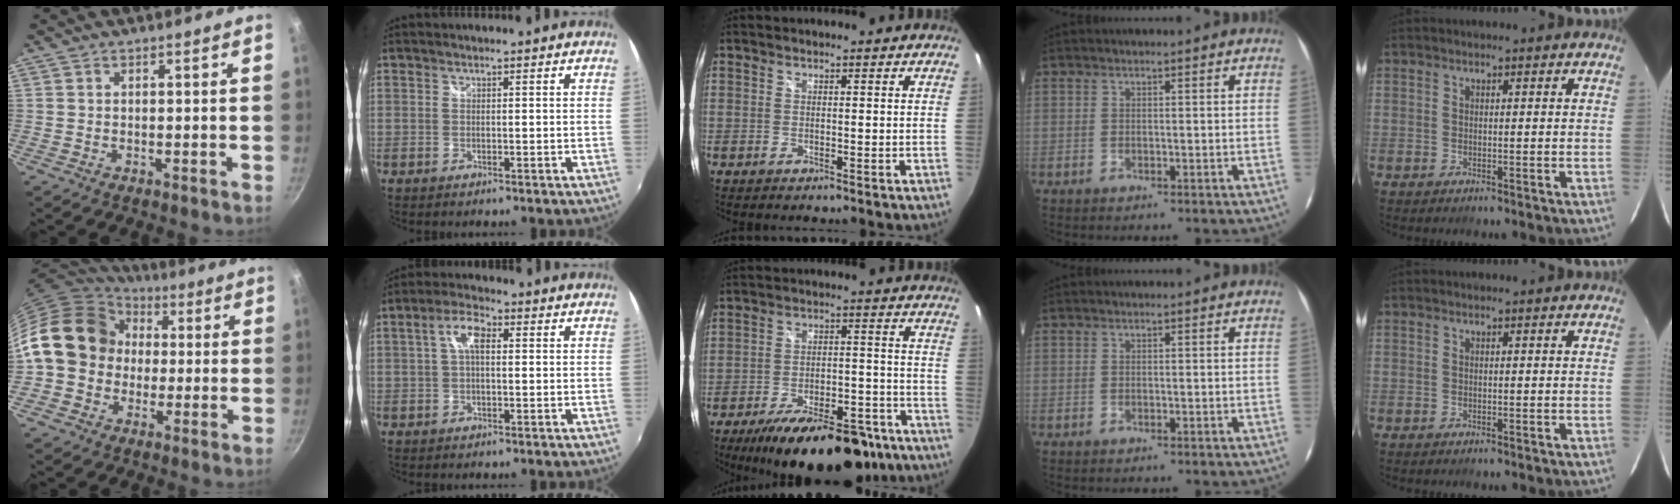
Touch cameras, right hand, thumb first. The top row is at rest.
{"thumb": {"total": 16.7, "force": [1.0, 14.3, 8.6], "torque": [-0.120, 0.041, 0.006]}, "index": {"total": 5.1, "force": [0.9, 2.2, 4.5], "torque": [-0.088, 0.015, 0.014]}, "middle": {"total": 22.0, "force": [-16.5, 7.8, 12.2], "torque": [-0.196, -0.013, -0.225]}}